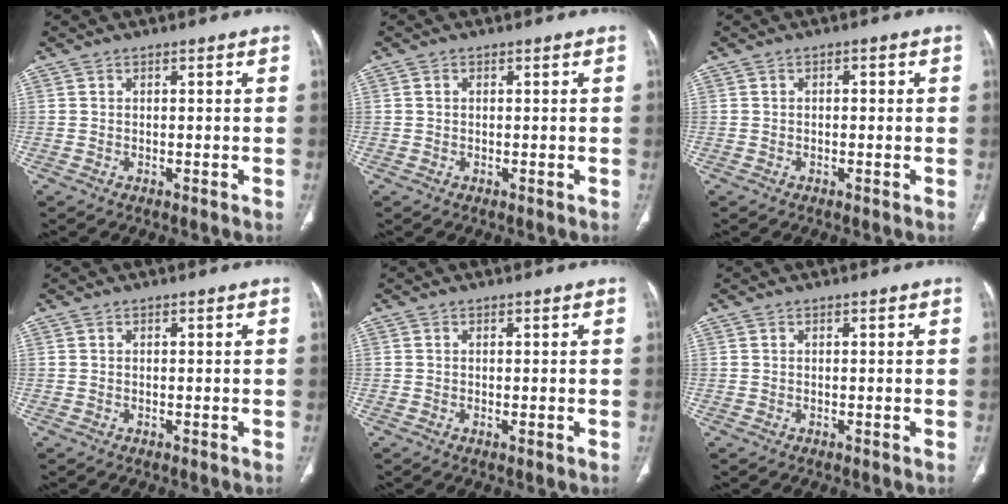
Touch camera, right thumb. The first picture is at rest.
{"total": 0.5, "force": [0.1, 0.5, 0.3], "torque": [-0.003, 0.001, 0.002]}
{"total": 1.2, "force": [0.1, 0.7, 0.9], "torque": [-0.009, 0.004, -0.002]}
{"total": 0.0}
{"total": 0.7, "force": [-0.1, 0.1, 0.7], "torque": [-0.015, -0.003, -0.001]}
{"total": 0.0}